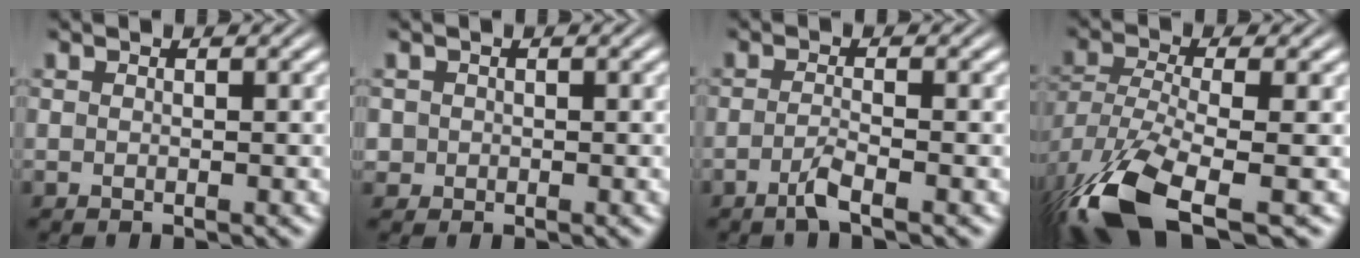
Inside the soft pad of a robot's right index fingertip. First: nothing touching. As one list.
[{"total": 2.6, "force": [-0.4, 2.5, 0.6], "torque": [-0.027, -0.012, -0.004]}, {"total": 2.0, "force": [-1.6, -0.1, 1.2], "torque": [-0.021, 0.001, -0.035]}, {"total": 9.1, "force": [-5.4, 4.1, 6.1], "torque": [-0.155, -0.055, -0.057]}]